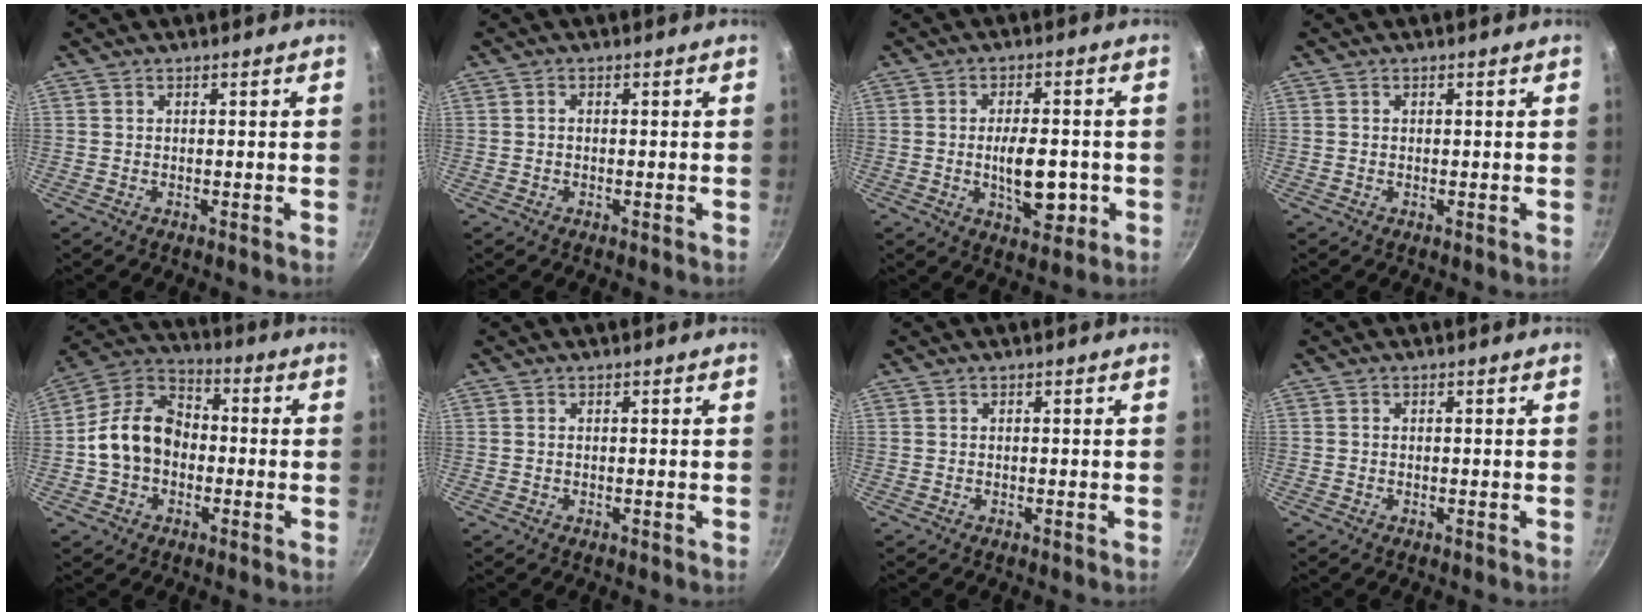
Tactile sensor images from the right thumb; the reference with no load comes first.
{"total": 0.7, "force": [-0.1, 0.5, 0.5], "torque": [-0.009, 0.005, -0.003]}
{"total": 9.8, "force": [-1.7, 4.6, 8.4], "torque": [-0.108, 0.001, -0.022]}
{"total": 0.0}
{"total": 13.4, "force": [-1.4, 10.1, 8.7], "torque": [-0.122, 0.039, -0.045]}
{"total": 0.0}
{"total": 0.0}
{"total": 0.0}